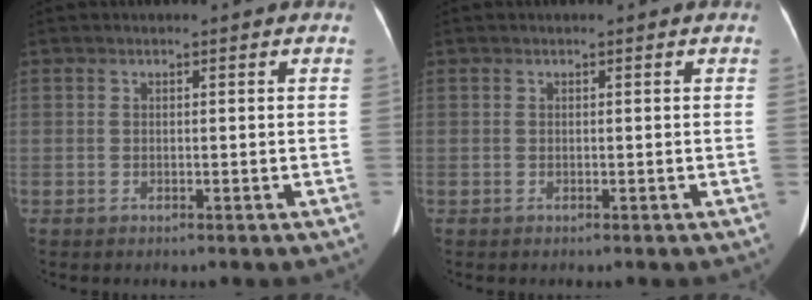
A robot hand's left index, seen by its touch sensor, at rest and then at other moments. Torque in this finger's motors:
{"motor_torque": [0.01, 0.01, 0.00, 0.00]}